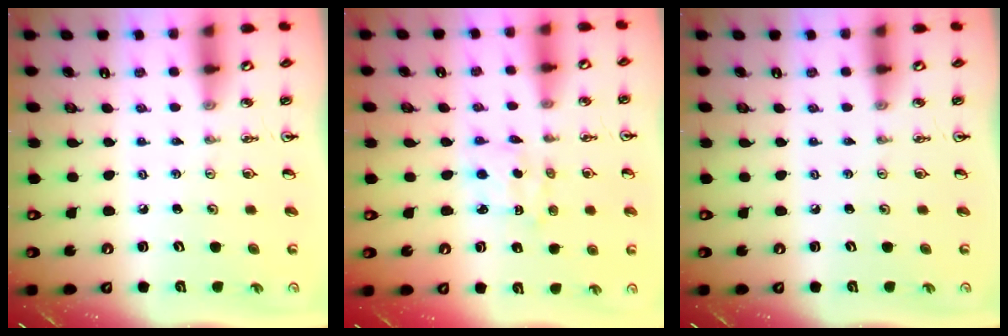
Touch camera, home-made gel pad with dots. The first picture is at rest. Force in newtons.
{"total": 2.3, "press": 2.3, "slide": 0.4}
{"total": 0.0}